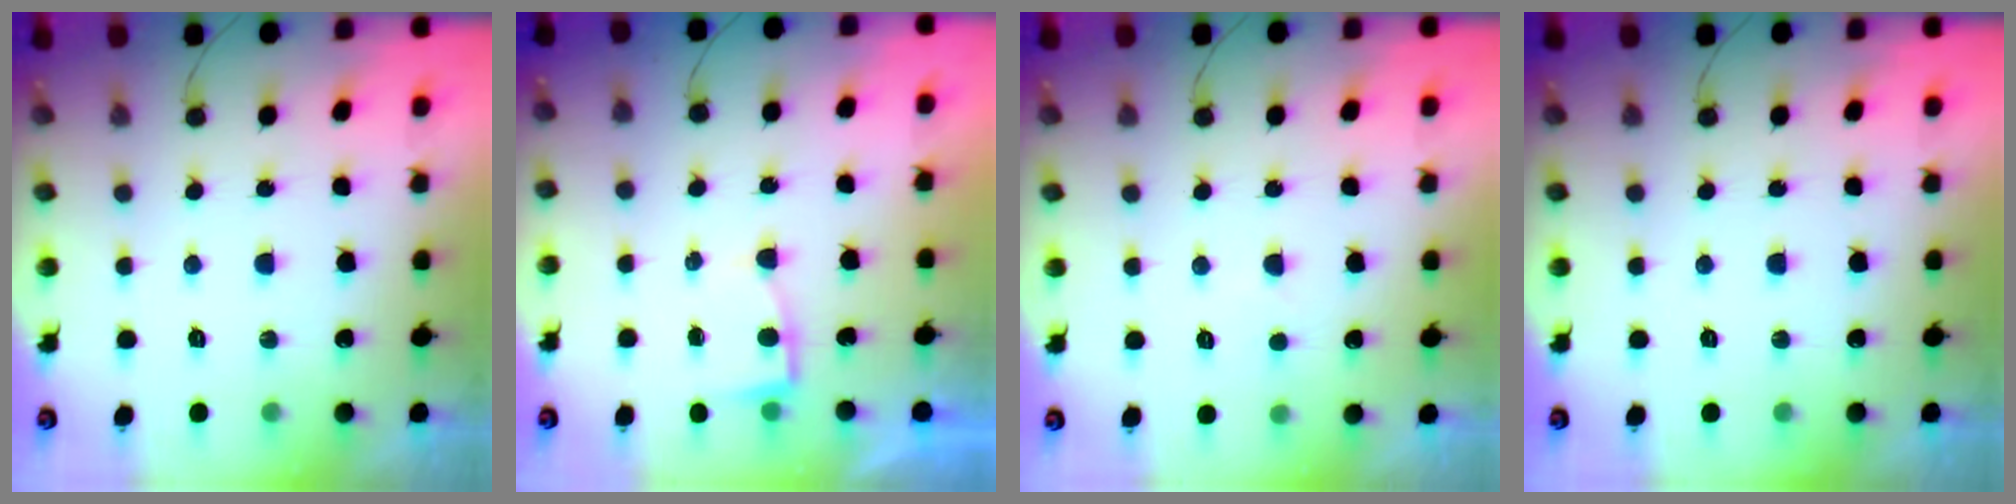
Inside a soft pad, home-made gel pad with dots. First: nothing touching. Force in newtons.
{"total": 2.6, "press": 2.6, "slide": 0.3}
{"total": 1.4, "press": 1.3, "slide": 0.1}
{"total": 0.0}